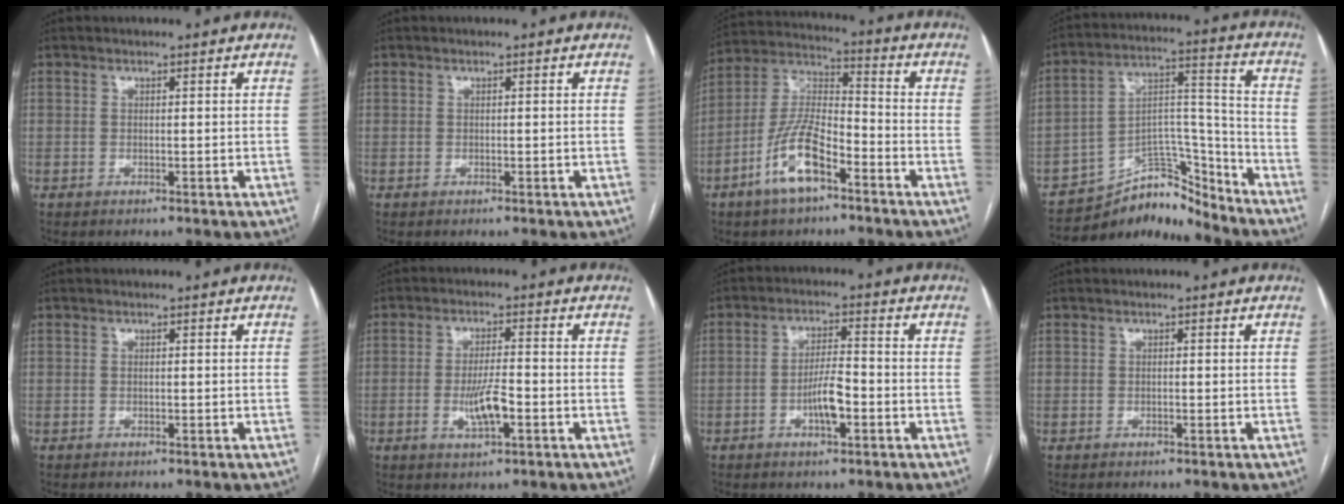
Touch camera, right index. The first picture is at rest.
{"total": 0.0}
{"total": 11.9, "force": [-6.2, 4.1, 9.2], "torque": [-0.200, 0.008, -0.116]}
{"total": 11.0, "force": [-10.5, 3.0, 1.5], "torque": [-0.014, 0.063, -0.185]}
{"total": 0.0}
{"total": 5.5, "force": [-1.7, 1.0, 5.2], "torque": [-0.101, -0.005, -0.028]}
{"total": 5.4, "force": [-1.9, 1.2, 4.9], "torque": [-0.095, 0.005, -0.034]}
{"total": 0.0}